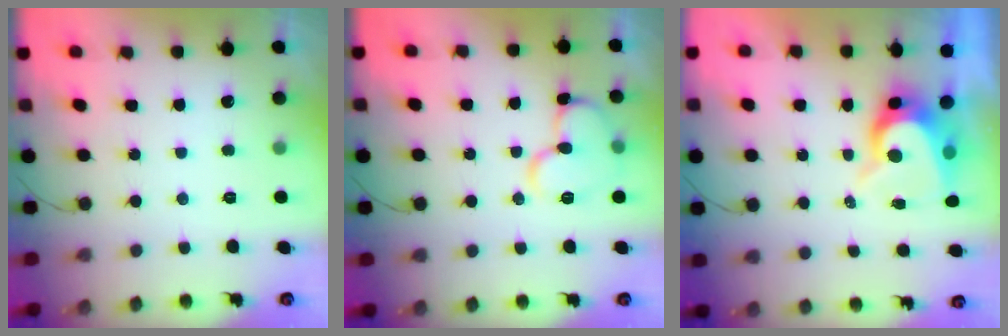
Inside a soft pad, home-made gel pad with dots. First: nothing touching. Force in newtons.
{"total": 11.3, "press": 11.2, "slide": 1.2}
{"total": 9.4, "press": 9.4, "slide": 0.9}